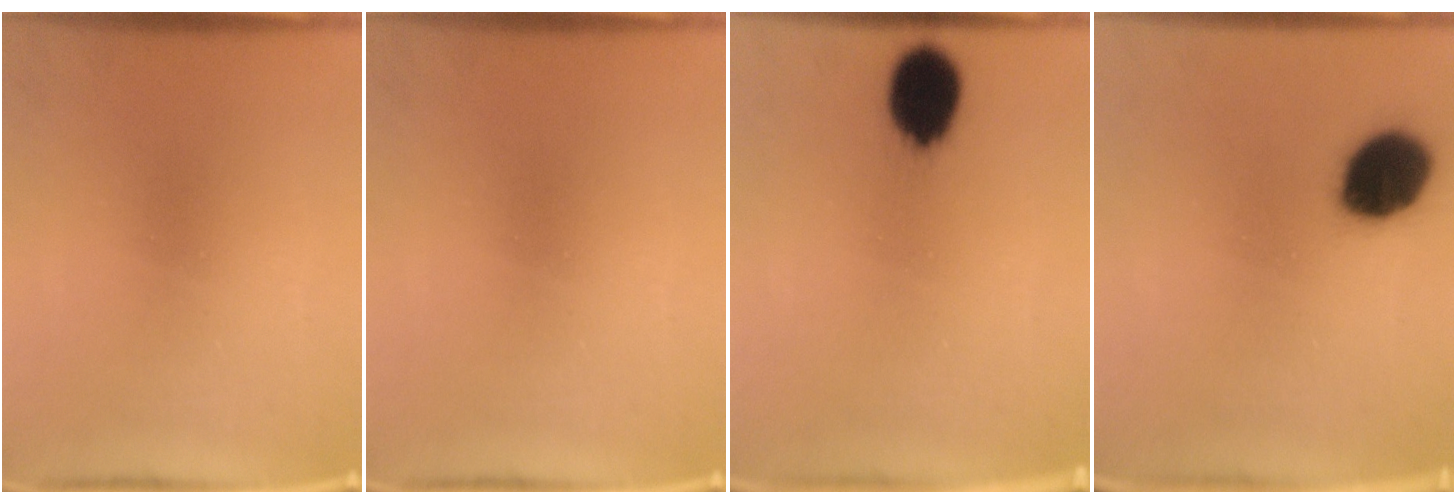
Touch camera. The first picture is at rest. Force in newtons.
{"total": 0.0}
{"total": 10.4}
{"total": 14.3}